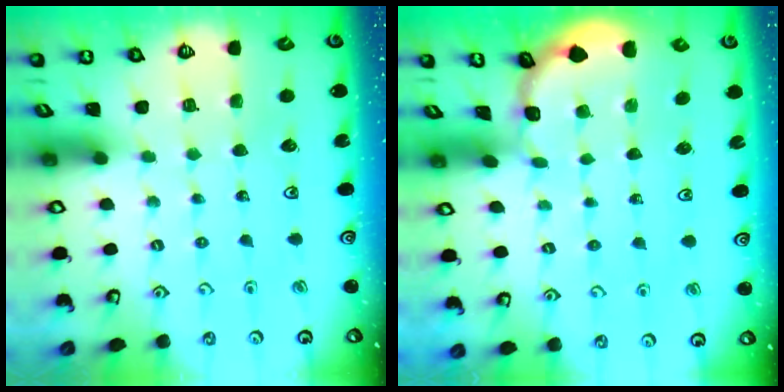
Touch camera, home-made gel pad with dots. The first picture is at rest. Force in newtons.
{"total": 2.3, "press": 2.3, "slide": 0.1}